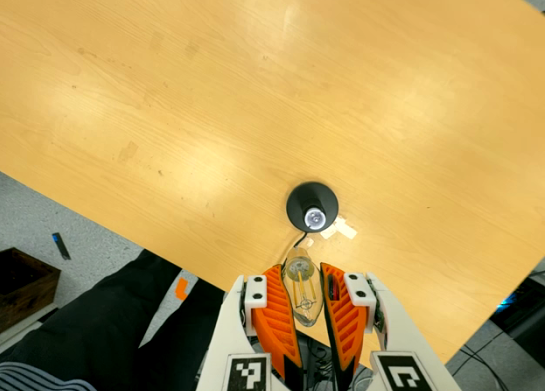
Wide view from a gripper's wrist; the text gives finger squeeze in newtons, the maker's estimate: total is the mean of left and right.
{"total": 20.4, "left": 25.4, "right": 15.4}